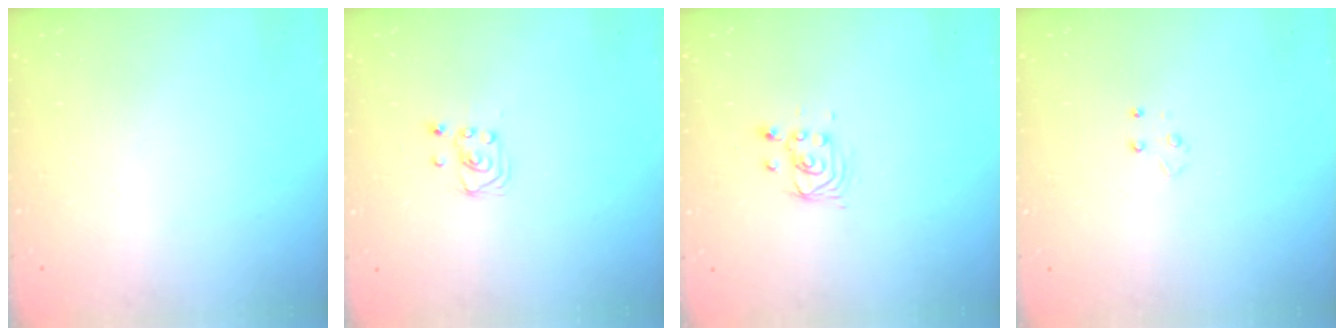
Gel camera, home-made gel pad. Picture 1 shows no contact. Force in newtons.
{"total": 2.0, "press": 2.0, "slide": 0.2}
{"total": 2.9, "press": 2.9, "slide": 0.1}
{"total": 3.5, "press": 3.5, "slide": 0.3}